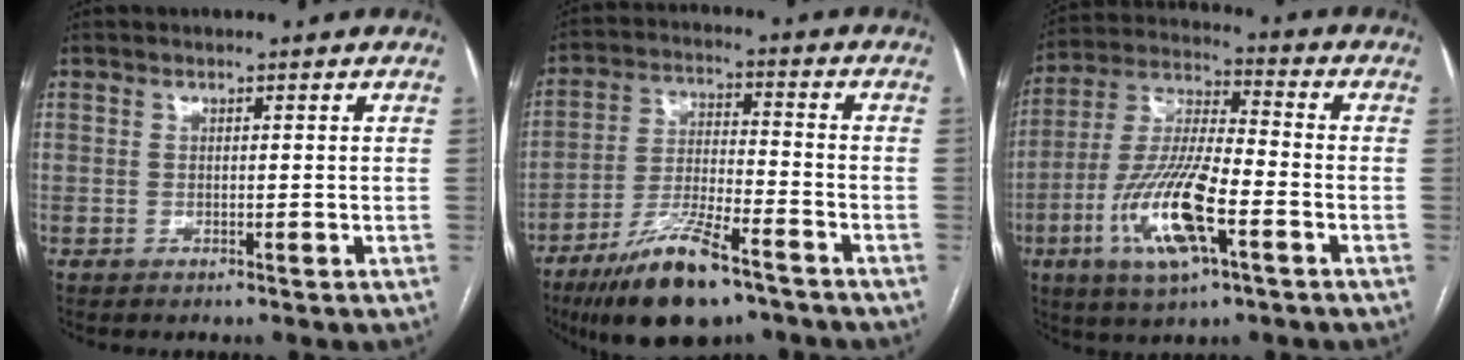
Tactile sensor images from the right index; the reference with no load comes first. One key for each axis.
{"total": 14.0, "fx": -9.5, "fy": 3.3, "fz": 9.7, "tx": -0.183, "ty": -0.017, "tz": -0.166}
{"total": 15.2, "fx": -5.7, "fy": 3.4, "fz": 13.6, "tx": -0.282, "ty": -0.009, "tz": -0.102}